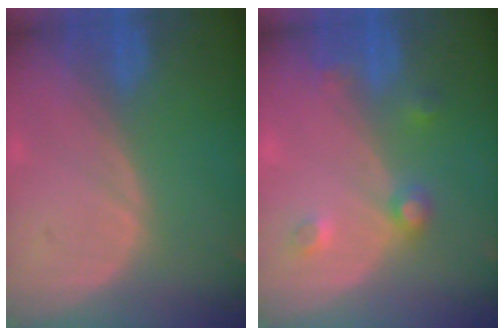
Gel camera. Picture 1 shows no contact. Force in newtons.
{"total": 3.8, "press": 3.5, "slide": 1.4}